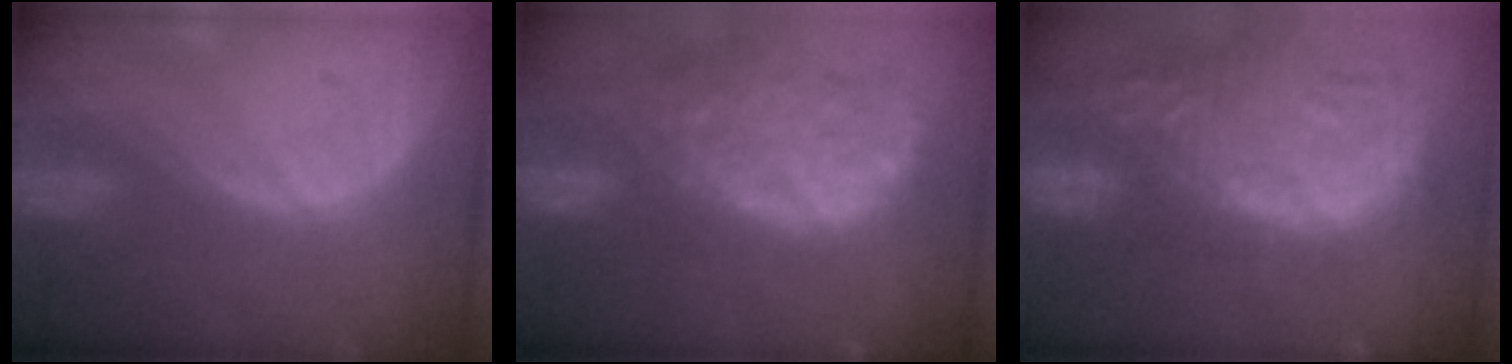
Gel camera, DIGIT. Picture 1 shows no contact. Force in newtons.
{"total": 14.3, "press": 11.7, "slide": 8.1}
{"total": 15.6, "press": 13.1, "slide": 8.5}